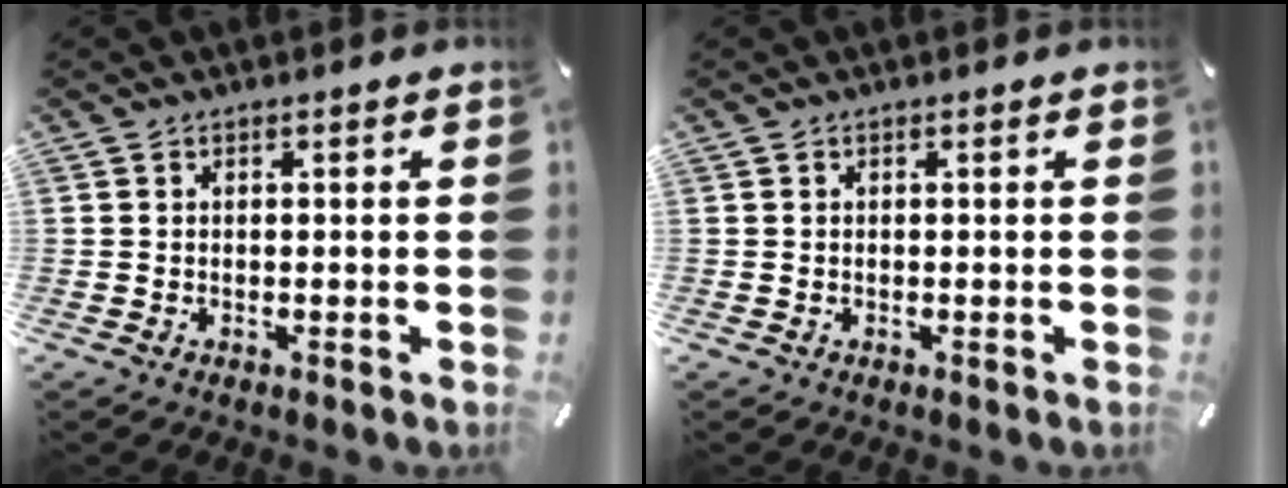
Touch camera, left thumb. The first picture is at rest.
{"total": 0.0}